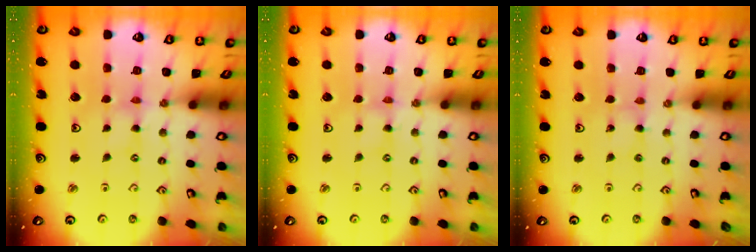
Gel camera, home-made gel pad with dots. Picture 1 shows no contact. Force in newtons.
{"total": 0.0}
{"total": 1.2, "press": 1.2, "slide": 0.2}